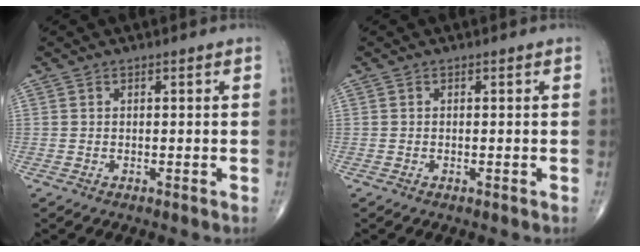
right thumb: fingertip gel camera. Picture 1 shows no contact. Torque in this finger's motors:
{"motor_torque": [-0.05, 0.13, -0.12, 0.00, -0.01]}